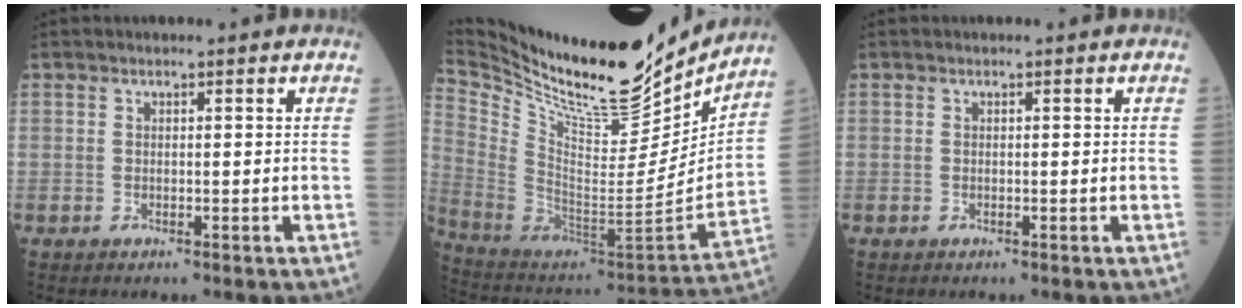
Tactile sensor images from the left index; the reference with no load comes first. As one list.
[{"total": 27.2, "force": [23.3, 5.3, 12.9], "torque": [-0.238, -0.052, 0.374]}, {"total": 0.0}]